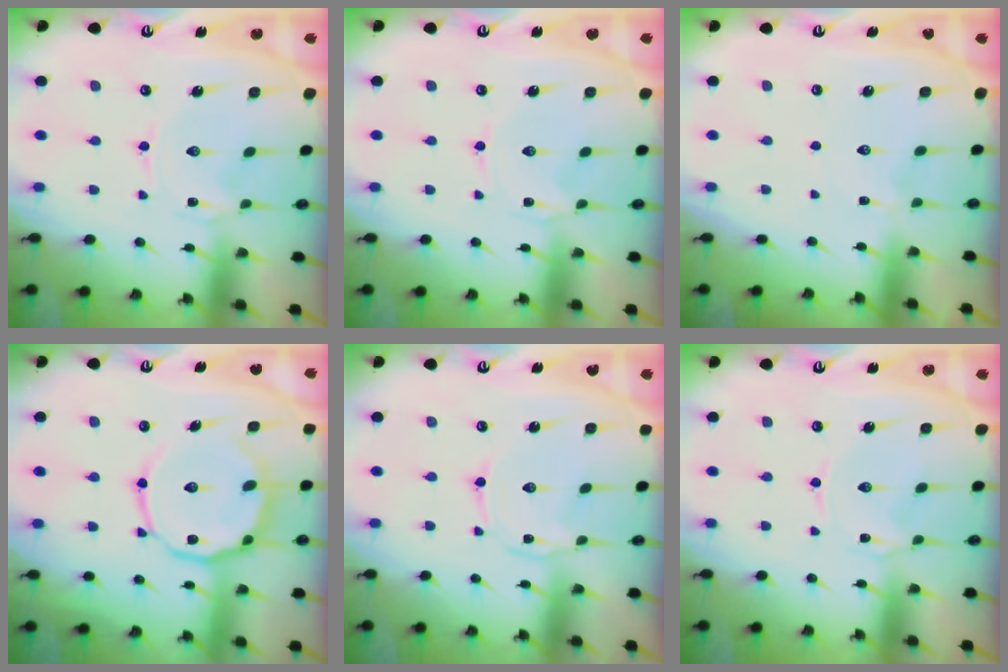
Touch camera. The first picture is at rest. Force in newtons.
{"total": 0.0}
{"total": 1.8, "press": 1.7, "slide": 0.2}
{"total": 12.7, "press": 12.7, "slide": 1.0}
{"total": 1.3, "press": 1.3, "slide": 0.2}
{"total": 0.5, "press": 0.5, "slide": 0.1}